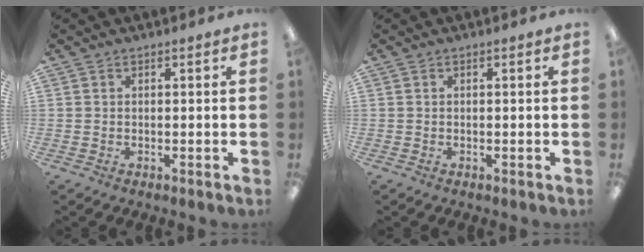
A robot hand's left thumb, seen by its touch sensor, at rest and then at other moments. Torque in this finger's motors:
{"motor_torque": [0.01, 0.01, 0.10, -0.07, 0.00]}